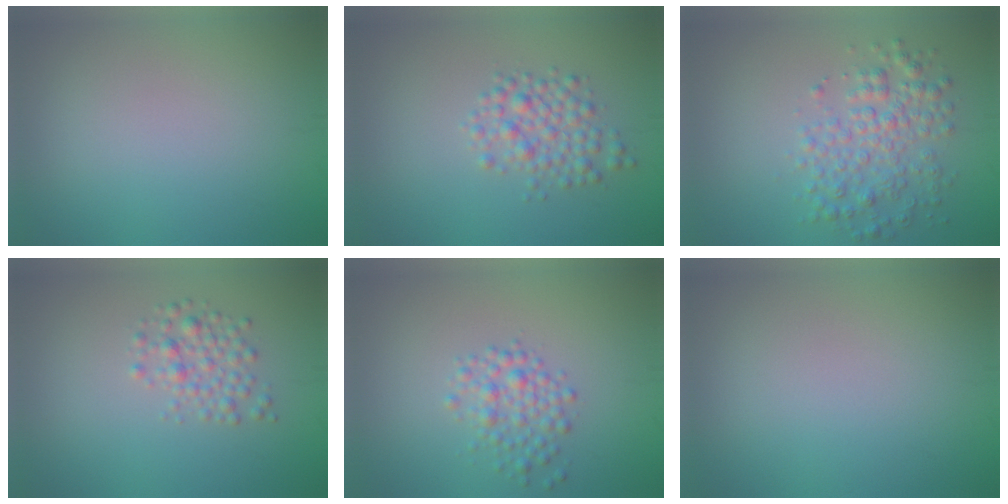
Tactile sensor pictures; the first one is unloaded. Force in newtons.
{"total": 3.0, "press": 3.0, "slide": 0.1}
{"total": 4.0, "press": 4.0, "slide": 0.1}
{"total": 2.3, "press": 2.3, "slide": 0.1}
{"total": 2.6, "press": 2.6, "slide": 0.0}
{"total": 0.0}